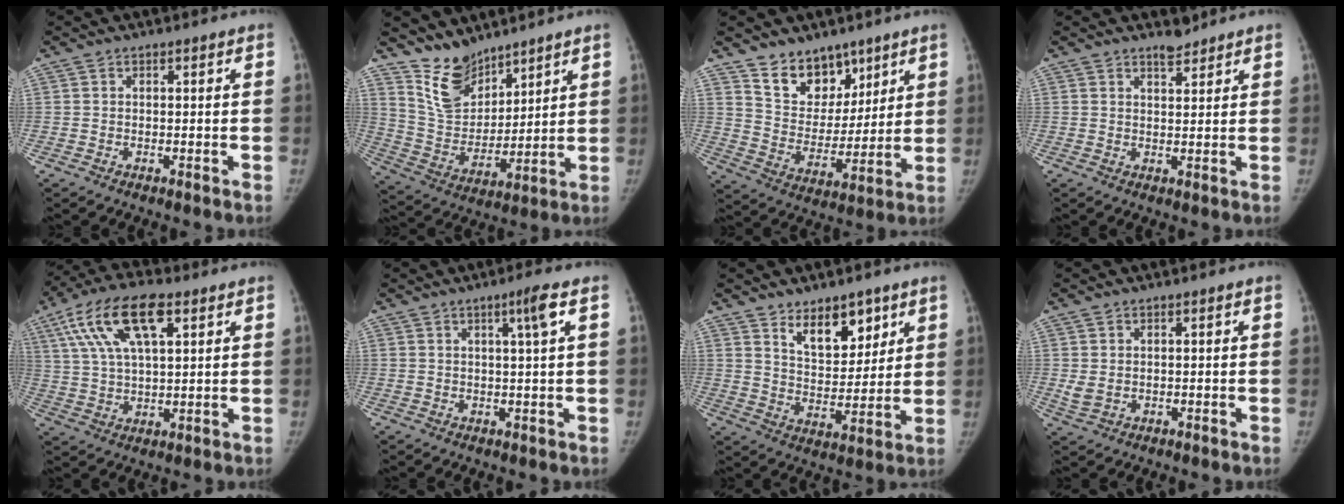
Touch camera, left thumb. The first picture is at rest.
{"total": 10.3, "force": [8.6, 4.9, 2.7], "torque": [-0.021, -0.067, 0.183]}
{"total": 12.1, "force": [8.7, 7.3, 4.0], "torque": [-0.015, -0.066, 0.164]}
{"total": 2.4, "force": [2.2, 0.7, 0.6], "torque": [0.000, -0.019, 0.036]}
{"total": 15.3, "force": [6.8, 6.3, 12.1], "torque": [-0.226, 0.004, 0.122]}
{"total": 3.8, "force": [1.4, -0.7, 3.5], "torque": [-0.062, -0.004, 0.025]}
{"total": 10.8, "force": [6.5, 5.9, 6.4], "torque": [-0.058, -0.049, 0.115]}
{"total": 2.2, "force": [0.2, 1.6, 1.6], "torque": [-0.034, -0.002, 0.008]}